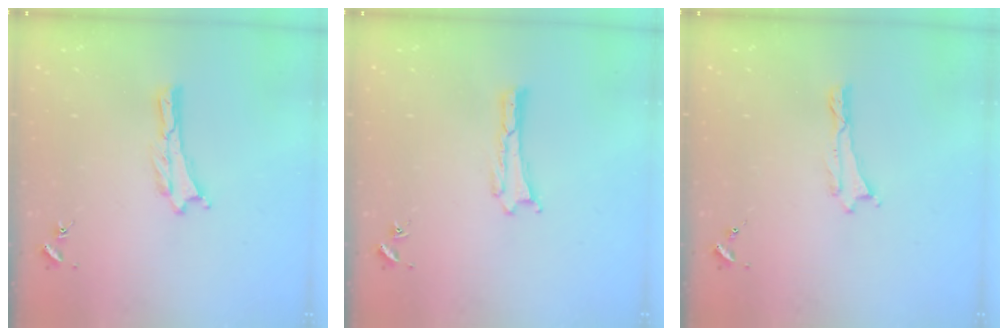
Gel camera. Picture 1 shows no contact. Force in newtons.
{"total": 0.0}
{"total": 0.0}